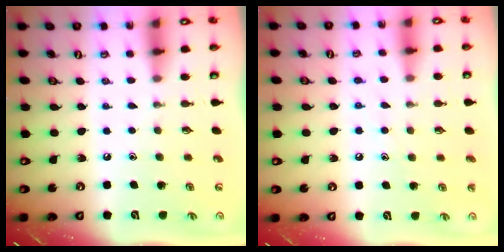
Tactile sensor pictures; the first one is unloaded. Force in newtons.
{"total": 6.5, "press": 6.4, "slide": 0.7}